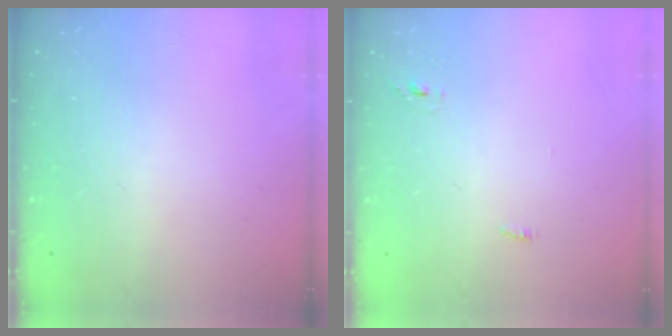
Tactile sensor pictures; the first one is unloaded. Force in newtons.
{"total": 2.7, "press": 2.6, "slide": 0.8}